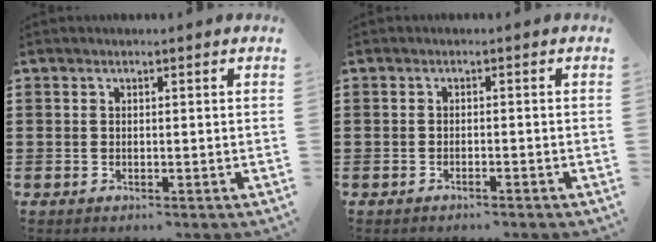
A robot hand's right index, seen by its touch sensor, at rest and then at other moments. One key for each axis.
{"total": 0.9, "fx": -0.8, "fy": -0.1, "fz": 0.3, "tx": -0.008, "ty": -0.001, "tz": -0.016}